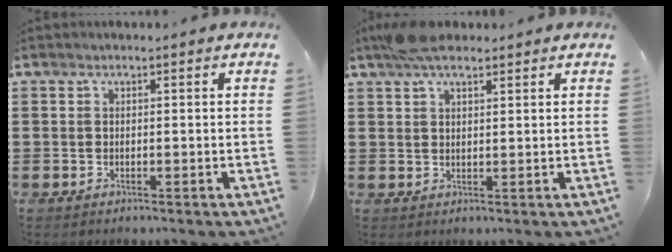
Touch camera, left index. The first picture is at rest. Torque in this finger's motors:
{"motor_torque": [0.61, -0.14, 0.36, 0.03]}